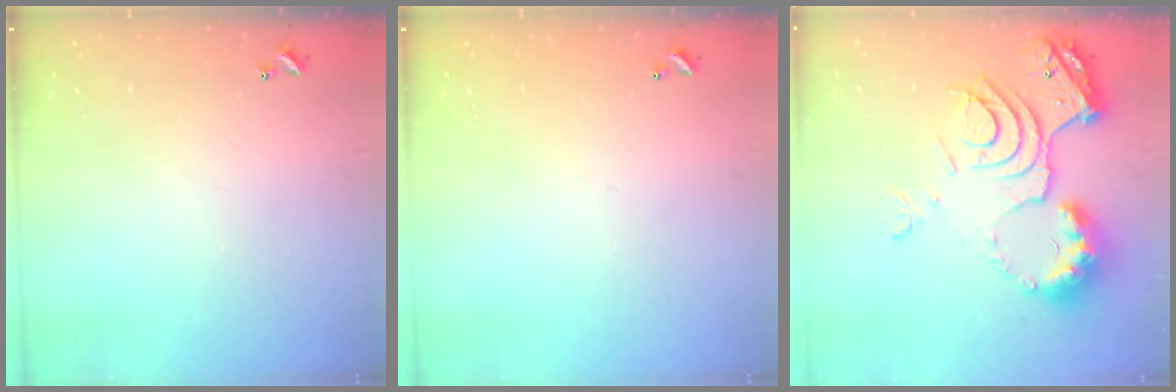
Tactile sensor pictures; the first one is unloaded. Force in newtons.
{"total": 0.0}
{"total": 15.1, "press": 15.0, "slide": 1.3}